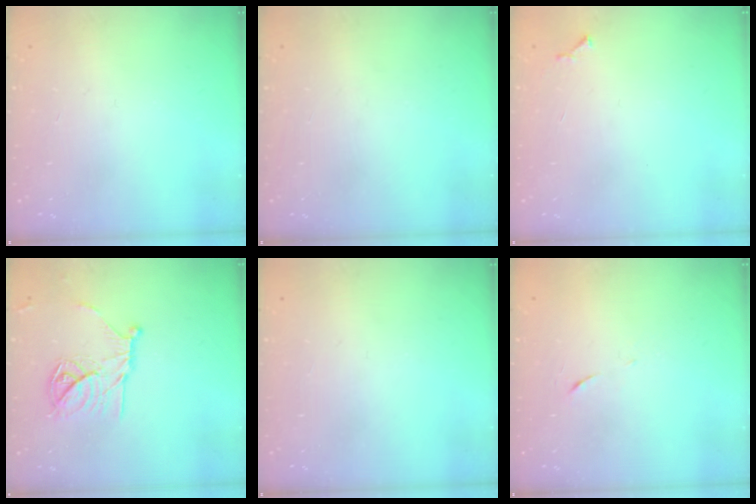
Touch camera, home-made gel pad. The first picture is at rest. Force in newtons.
{"total": 0.0}
{"total": 3.7, "press": 3.6, "slide": 0.5}
{"total": 14.3, "press": 14.2, "slide": 0.5}
{"total": 0.0}
{"total": 6.2, "press": 6.1, "slide": 0.7}